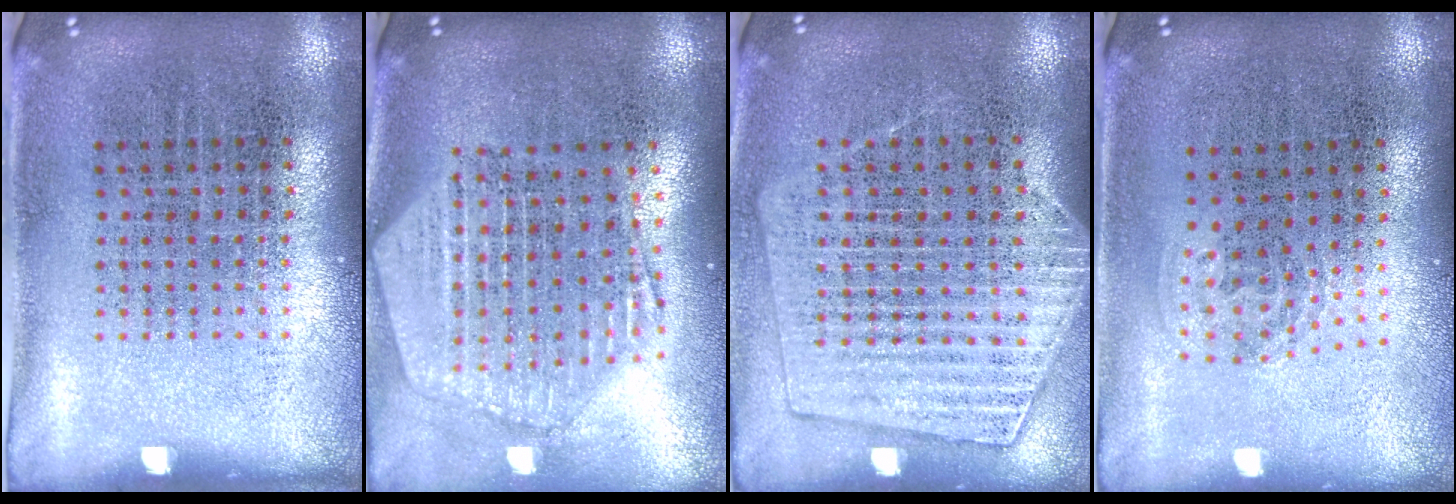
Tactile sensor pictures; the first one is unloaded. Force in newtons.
{"total": 2.5, "press": 2.1, "slide": 1.3}
{"total": 1.3, "press": 1.2, "slide": 0.5}
{"total": 1.0, "press": 0.6, "slide": 0.7}